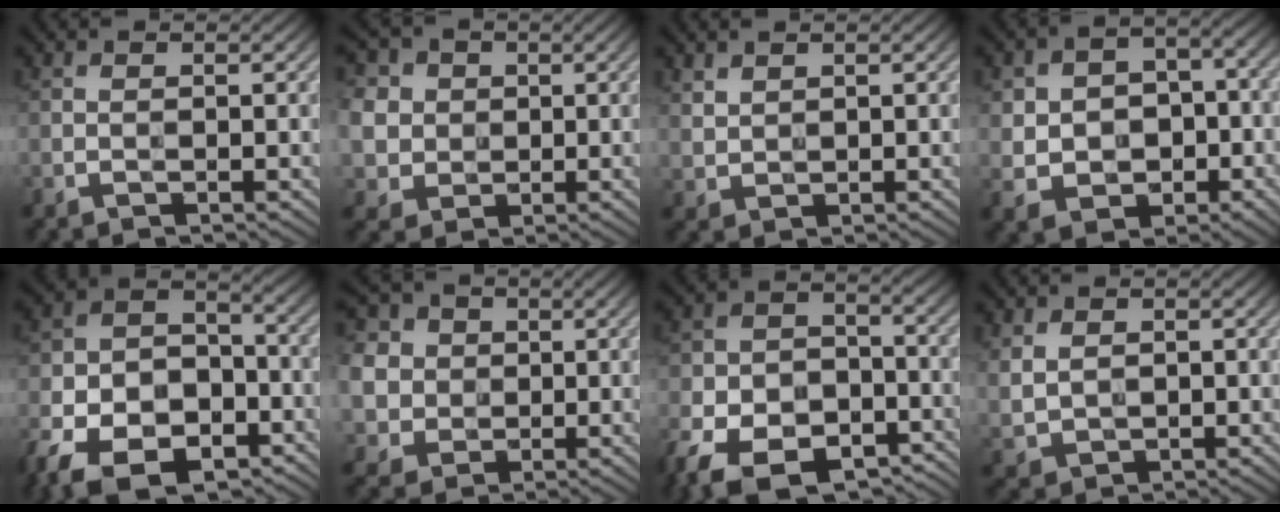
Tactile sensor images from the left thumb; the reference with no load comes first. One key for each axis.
{"total": 9.1, "fx": 1.9, "fy": 8.2, "fz": 3.6, "tx": -0.132, "ty": 0.014, "tz": 0.028}
{"total": 2.2, "fx": 1.5, "fy": 1.4, "fz": 0.9, "tx": -0.026, "ty": -0.002, "tz": 0.038}
{"total": 7.5, "fx": -1.0, "fy": 6.0, "fz": 4.4, "tx": -0.094, "ty": -0.013, "tz": -0.021}
{"total": 16.4, "fx": -9.3, "fy": 10.2, "fz": 8.8, "tx": -0.193, "ty": -0.046, "tz": -0.159}
{"total": 11.2, "fx": 2.0, "fy": 10.1, "fz": 4.5, "tx": -0.168, "ty": 0.011, "tz": 0.028}
{"total": 15.1, "fx": -9.5, "fy": 8.9, "fz": 7.7, "tx": -0.176, "ty": -0.051, "tz": -0.151}
{"total": 3.6, "fx": 0.9, "fy": 2.8, "fz": 2.1, "tx": -0.062, "ty": -0.005, "tz": 0.023}